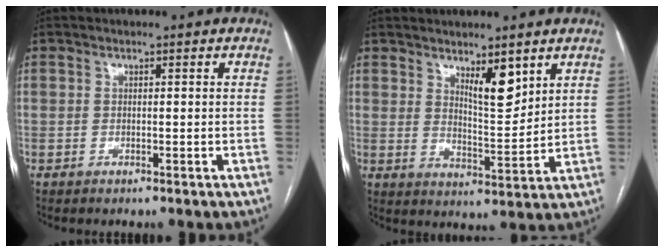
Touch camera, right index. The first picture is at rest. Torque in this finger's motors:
{"motor_torque": [0.61, 0.62, 0.13, 0.07]}